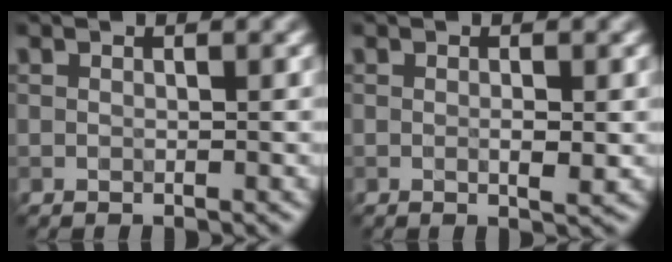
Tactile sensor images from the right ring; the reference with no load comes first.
{"total": 1.5, "force": [-0.1, 0.4, 1.5], "torque": [-0.023, -0.005, -0.002]}